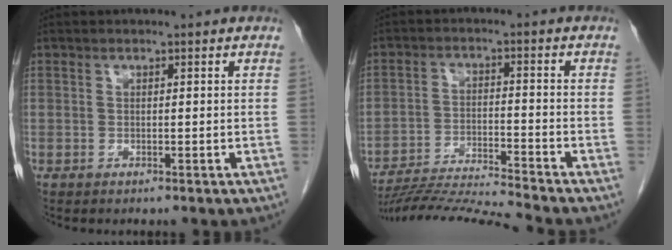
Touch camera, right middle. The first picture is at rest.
{"total": 11.3, "force": [-10.7, -2.7, 2.5], "torque": [-0.032, -0.009, -0.191]}